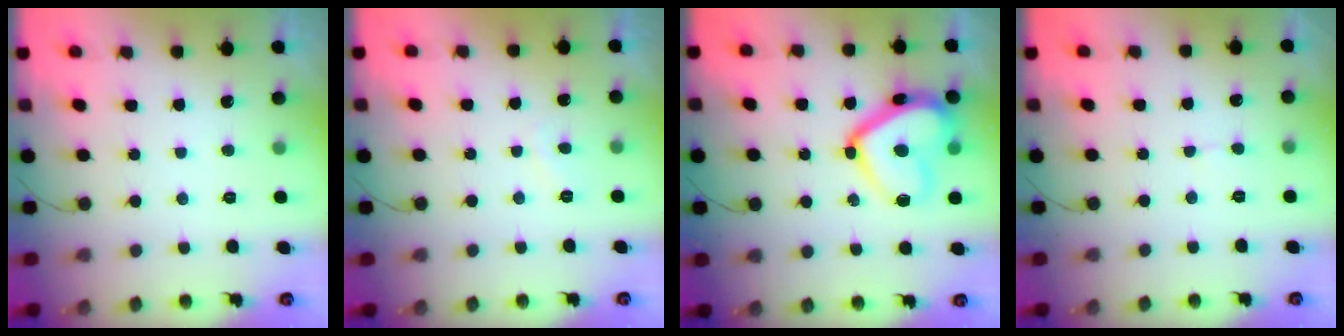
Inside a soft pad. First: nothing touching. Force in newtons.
{"total": 1.4, "press": 1.3, "slide": 0.5}
{"total": 17.6, "press": 17.5, "slide": 1.8}
{"total": 3.5, "press": 3.4, "slide": 0.3}